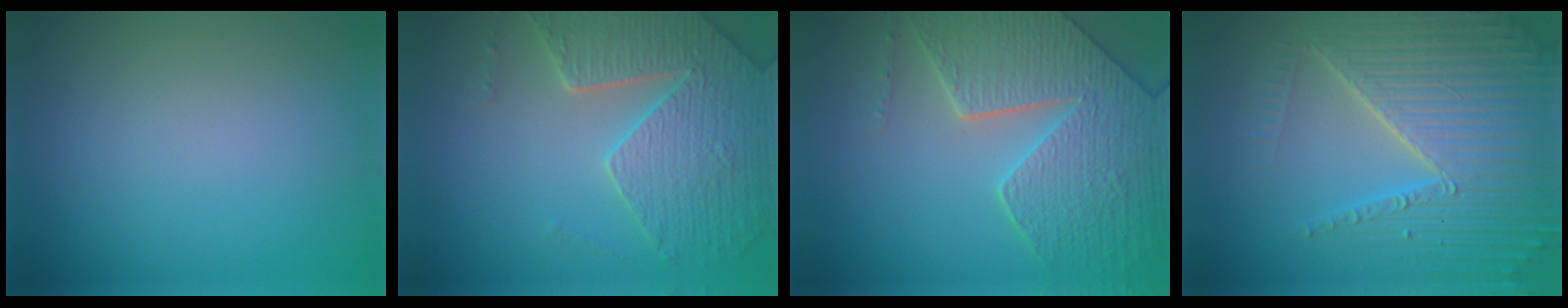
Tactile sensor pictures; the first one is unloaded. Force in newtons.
{"total": 6.2, "press": 5.1, "slide": 3.6}
{"total": 7.6, "press": 6.2, "slide": 4.5}
{"total": 7.0, "press": 6.8, "slide": 1.7}